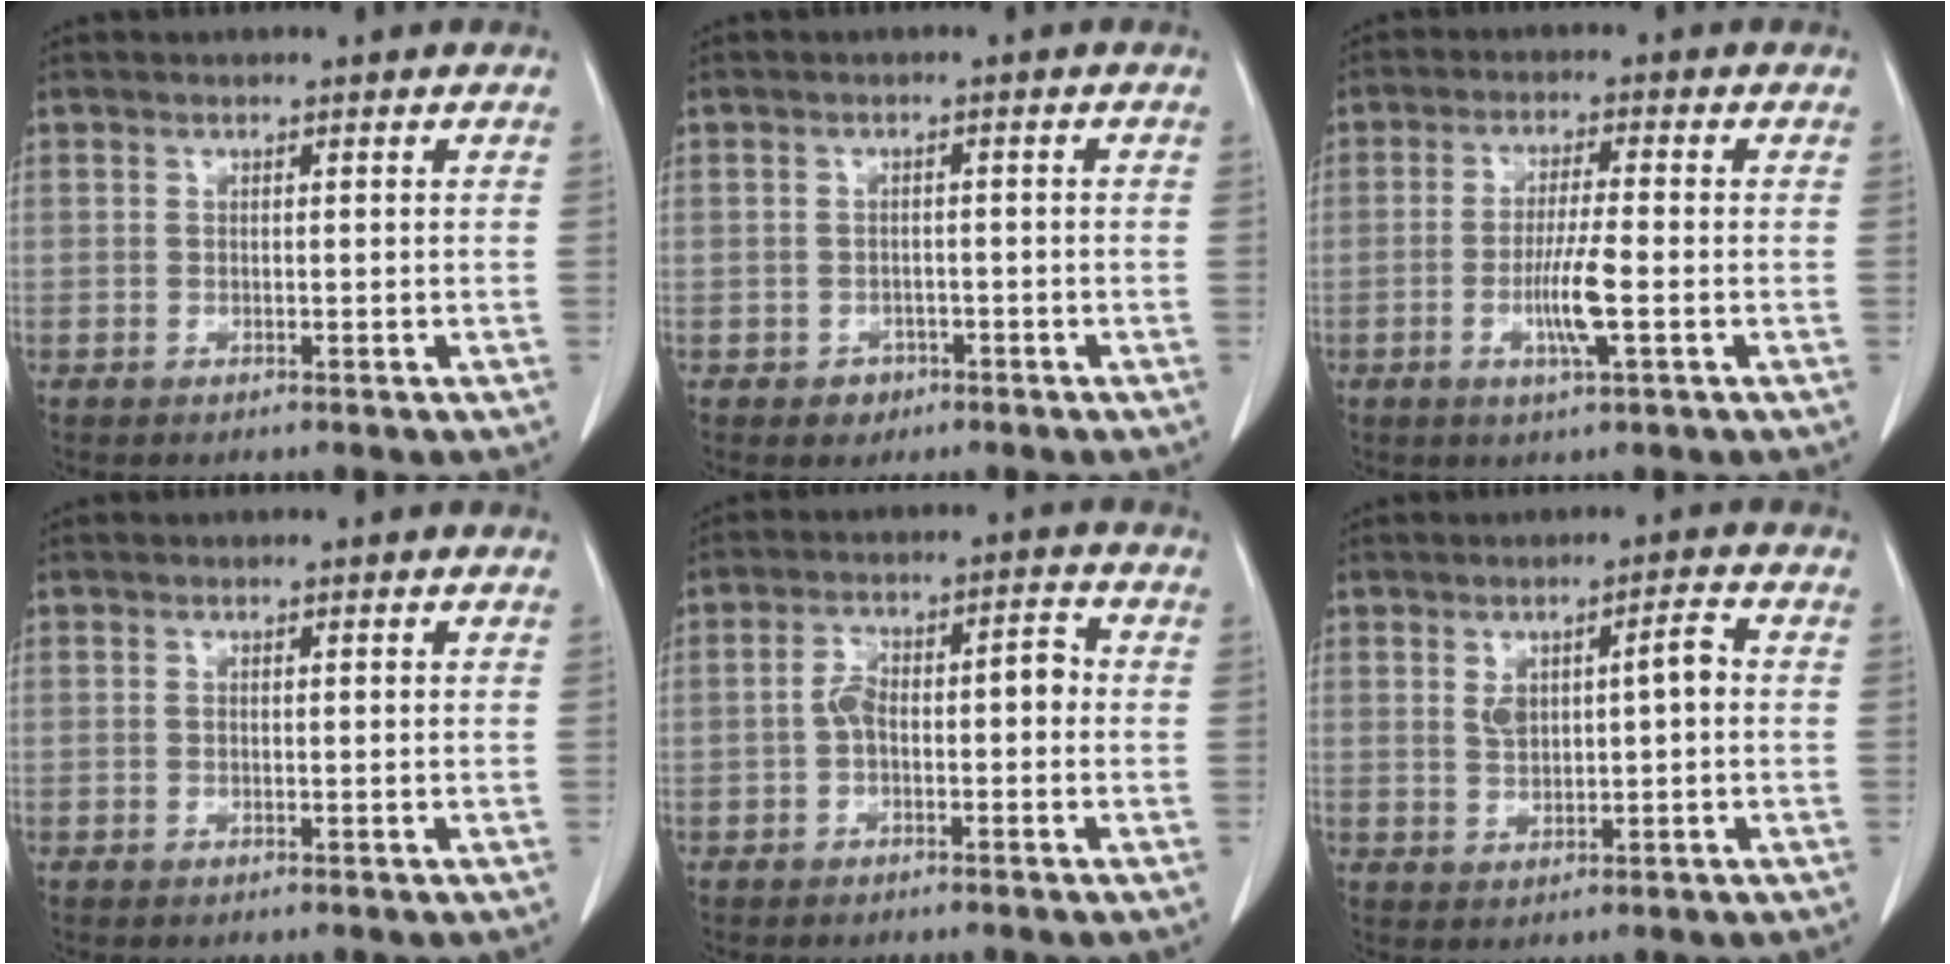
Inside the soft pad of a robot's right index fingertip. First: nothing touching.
{"total": 2.3, "force": [-1.2, 1.9, 0.5], "torque": [-0.002, 0.008, -0.015]}
{"total": 6.1, "force": [-1.8, 0.1, 5.8], "torque": [-0.110, -0.009, -0.034]}
{"total": 0.0}
{"total": 5.9, "force": [-1.0, 2.6, 5.3], "torque": [-0.094, 0.037, -0.017]}
{"total": 5.1, "force": [0.8, 1.6, 4.8], "torque": [-0.083, 0.017, 0.020]}